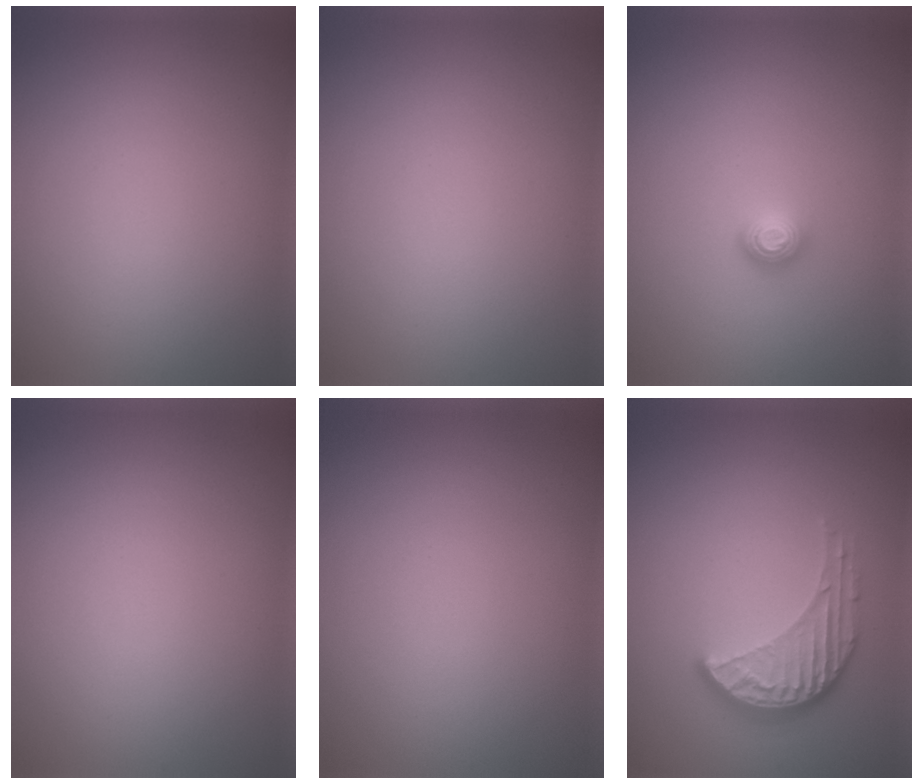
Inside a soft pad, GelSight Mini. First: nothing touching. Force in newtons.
{"total": 0.0}
{"total": 1.0, "press": 1.0, "slide": 0.1}
{"total": 0.0}
{"total": 0.0}
{"total": 4.3, "press": 3.3, "slide": 2.8}